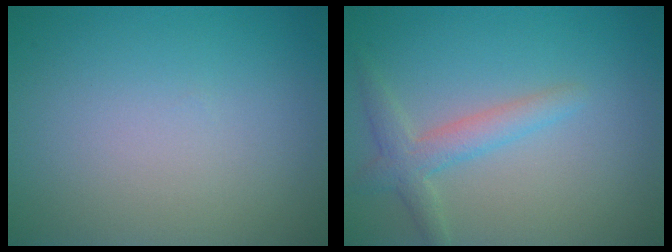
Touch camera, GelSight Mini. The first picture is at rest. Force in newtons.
{"total": 2.7, "press": 2.7, "slide": 0.3}